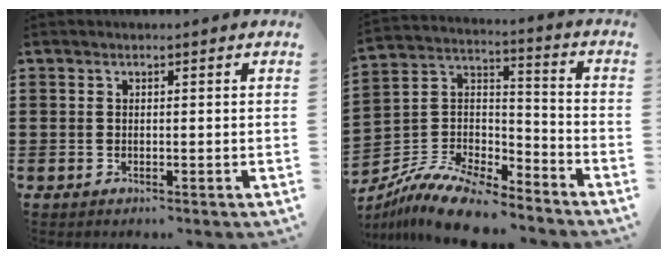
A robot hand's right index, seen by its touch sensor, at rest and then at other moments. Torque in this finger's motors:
{"motor_torque": [1.03, -1.11, -0.21, -0.21]}